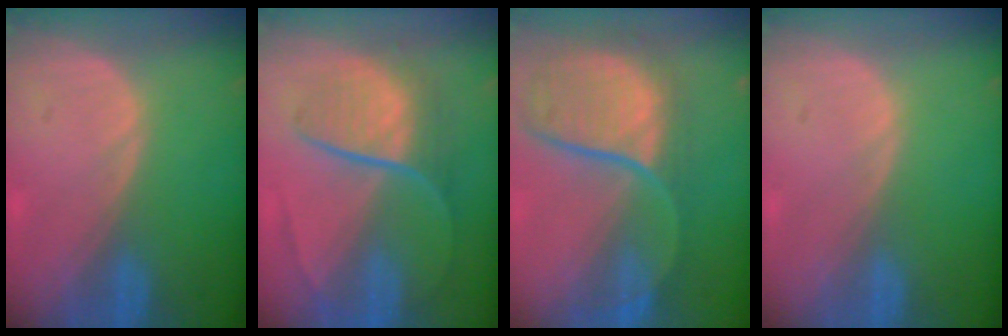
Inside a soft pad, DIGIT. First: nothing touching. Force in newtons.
{"total": 9.0, "press": 7.4, "slide": 5.1}
{"total": 11.4, "press": 9.7, "slide": 5.9}
{"total": 0.0}